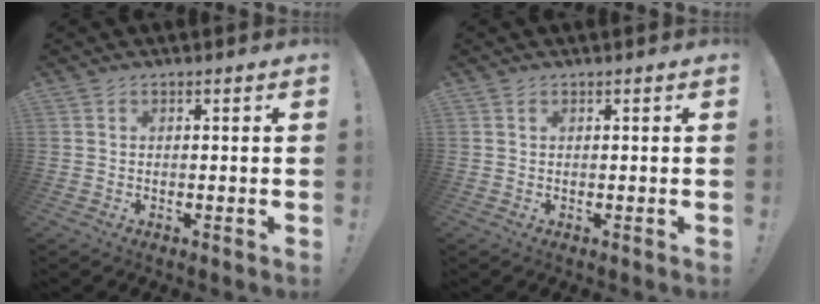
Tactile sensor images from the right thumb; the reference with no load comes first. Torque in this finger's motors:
{"motor_torque": [0.00, -0.01, -0.03, 0.04, 0.00]}